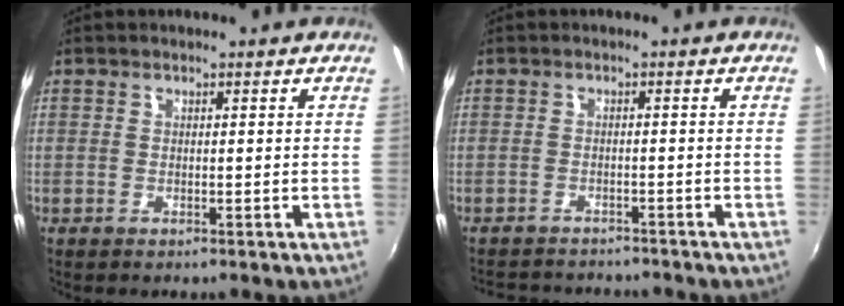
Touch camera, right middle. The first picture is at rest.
{"total": 8.2, "force": [-7.6, 2.0, 2.3], "torque": [-0.060, -0.008, -0.111]}